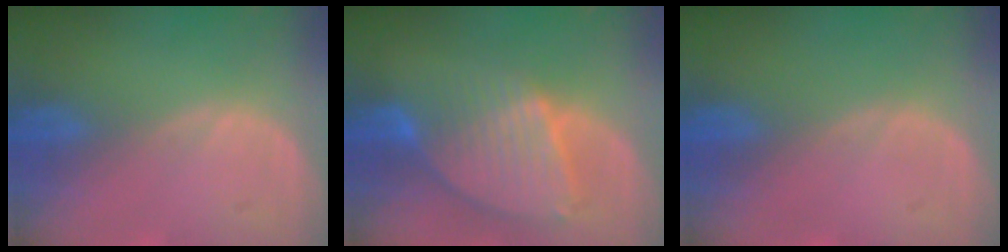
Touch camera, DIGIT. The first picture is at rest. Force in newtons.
{"total": 8.5, "press": 7.5, "slide": 4.0}
{"total": 0.0}